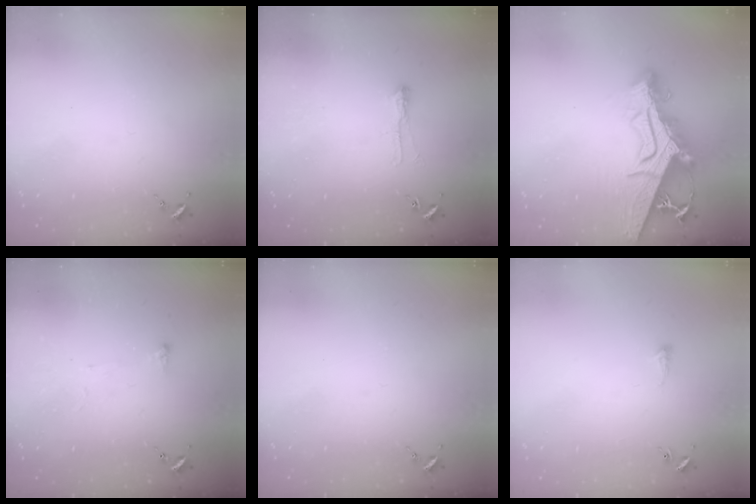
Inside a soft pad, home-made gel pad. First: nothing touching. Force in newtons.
{"total": 4.6, "press": 4.5, "slide": 0.7}
{"total": 17.0, "press": 16.9, "slide": 1.2}
{"total": 2.9, "press": 2.8, "slide": 0.5}
{"total": 0.0}
{"total": 3.5, "press": 3.4, "slide": 0.6}